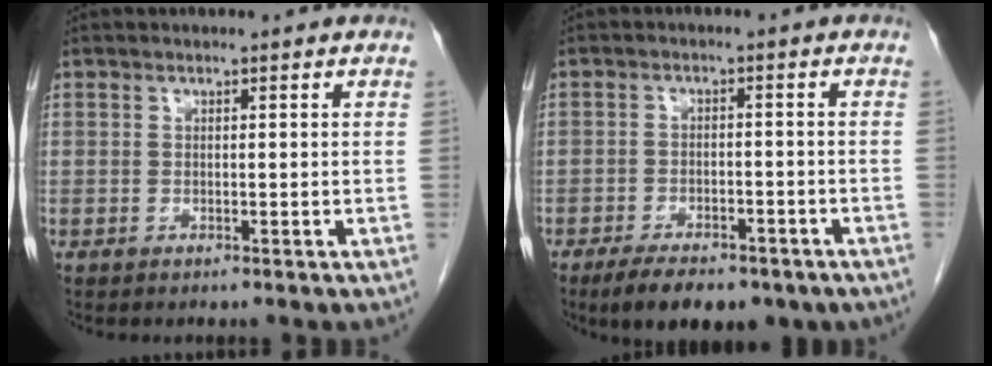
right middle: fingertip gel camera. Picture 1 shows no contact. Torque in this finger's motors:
{"motor_torque": [1.08, -1.05, 0.35, 0.07]}